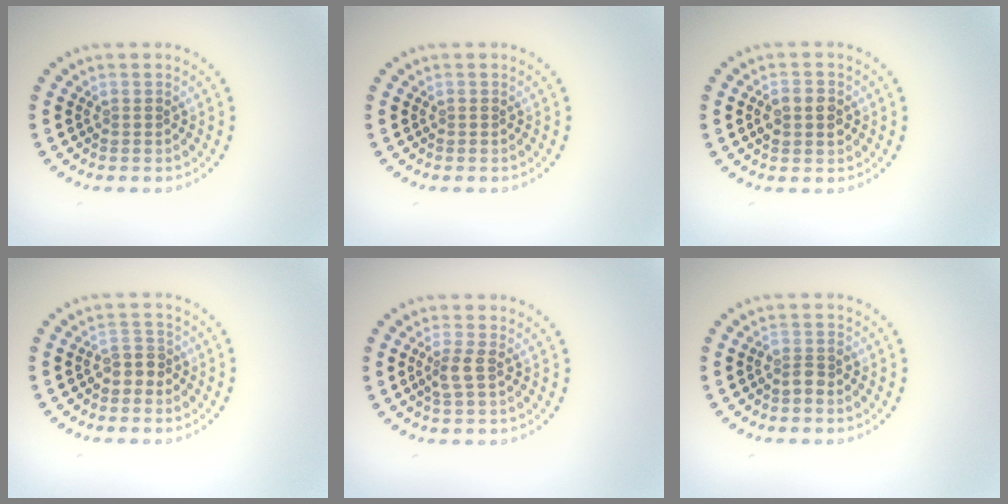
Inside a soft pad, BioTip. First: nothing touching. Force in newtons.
{"total": 0.0}
{"total": 3.0, "press": 3.0, "slide": 0.0}
{"total": 1.9, "press": 1.6, "slide": 0.9}
{"total": 1.7, "press": 1.6, "slide": 0.7}
{"total": 1.5, "press": 1.3, "slide": 0.8}